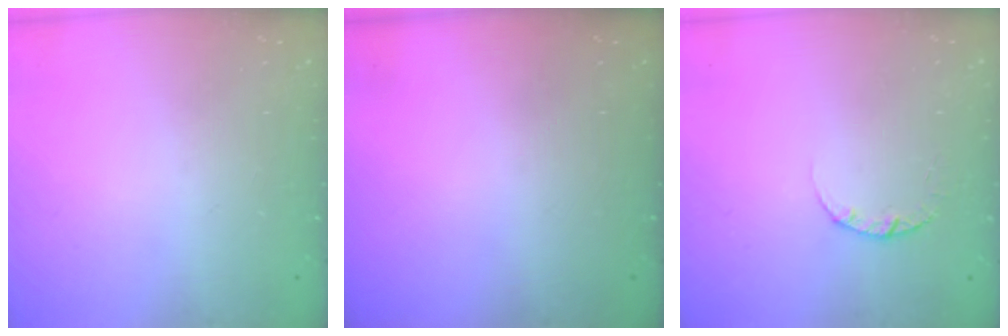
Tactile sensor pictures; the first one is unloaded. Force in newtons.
{"total": 0.0}
{"total": 2.4, "press": 2.3, "slide": 0.3}